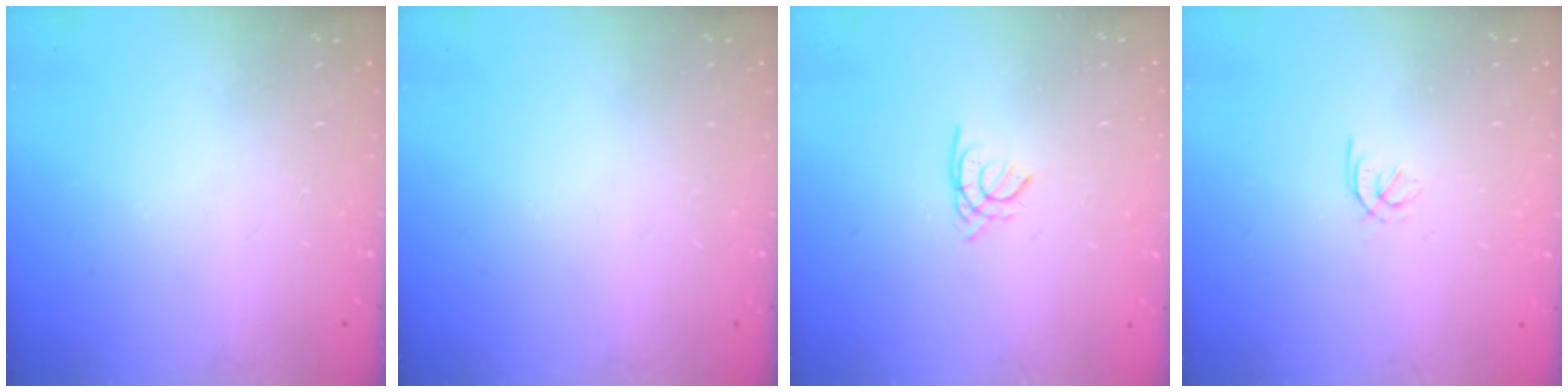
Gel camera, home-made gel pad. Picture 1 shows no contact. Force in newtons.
{"total": 0.0}
{"total": 1.1, "press": 1.1, "slide": 0.3}
{"total": 1.7, "press": 1.6, "slide": 0.6}